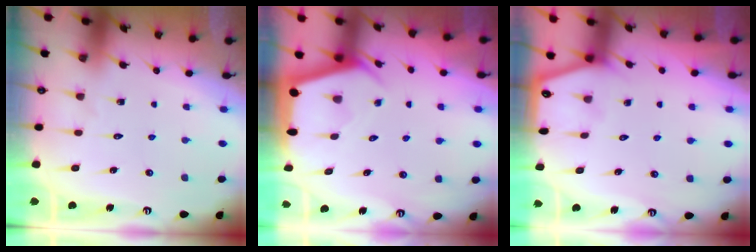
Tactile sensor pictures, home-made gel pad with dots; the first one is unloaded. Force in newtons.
{"total": 2.2, "press": 2.2, "slide": 0.3}
{"total": 1.2, "press": 1.1, "slide": 0.1}